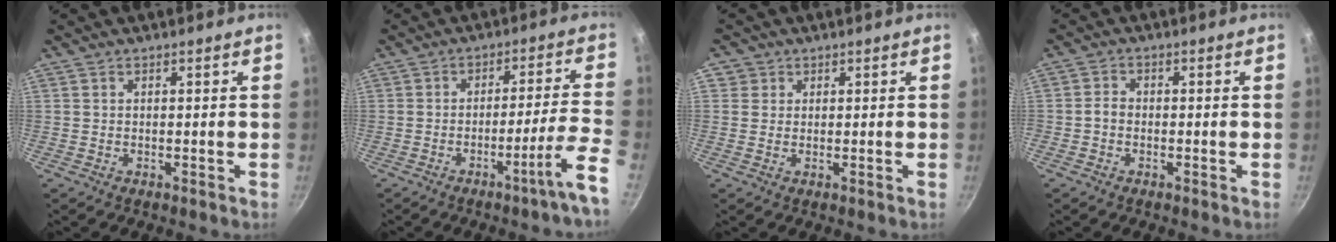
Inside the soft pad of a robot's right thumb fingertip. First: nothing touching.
{"total": 10.2, "force": [-5.4, -0.7, 8.6], "torque": [-0.119, 0.035, -0.081]}
{"total": 2.2, "force": [0.6, 2.1, 0.2], "torque": [0.017, 0.003, 0.004]}
{"total": 1.9, "force": [-0.8, 1.3, 1.1], "torque": [-0.025, 0.016, -0.020]}